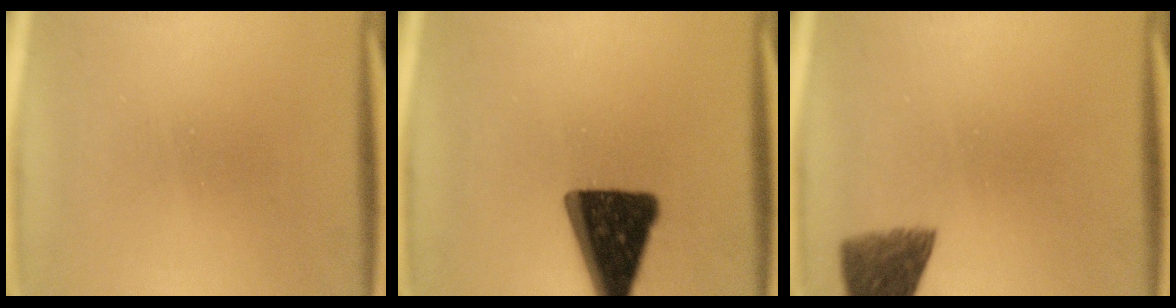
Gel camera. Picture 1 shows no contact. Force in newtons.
{"total": 16.6}
{"total": 6.5}